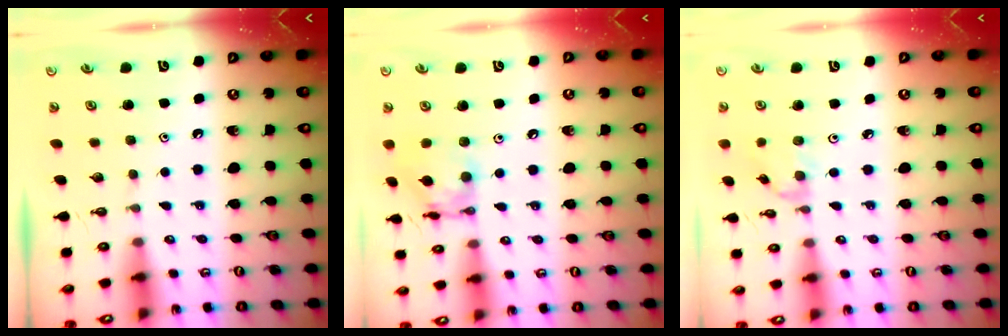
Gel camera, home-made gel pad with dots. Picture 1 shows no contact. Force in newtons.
{"total": 12.0, "press": 12.0, "slide": 0.9}
{"total": 0.6, "press": 0.5, "slide": 0.3}